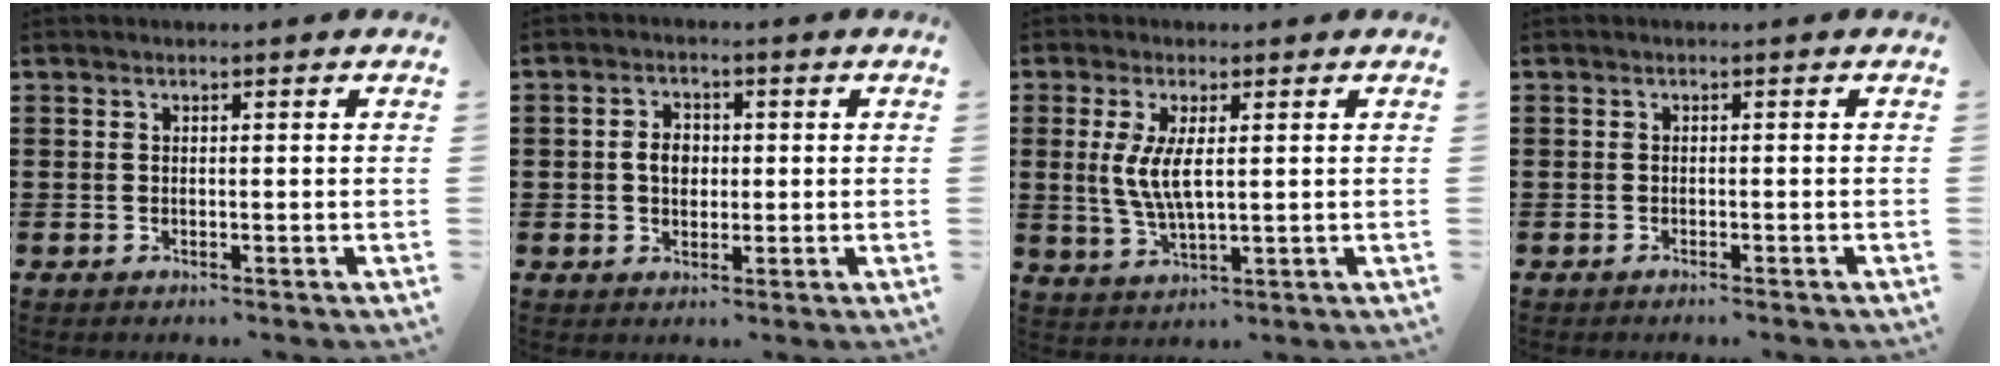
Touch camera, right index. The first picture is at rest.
{"total": 3.4, "force": [0.0, 2.5, 2.3], "torque": [-0.050, 0.009, -0.002]}
{"total": 5.5, "force": [0.7, 1.8, 5.2], "torque": [-0.108, 0.002, 0.010]}
{"total": 0.6, "force": [-0.6, 0.0, 0.3], "torque": [-0.007, -0.001, -0.011]}